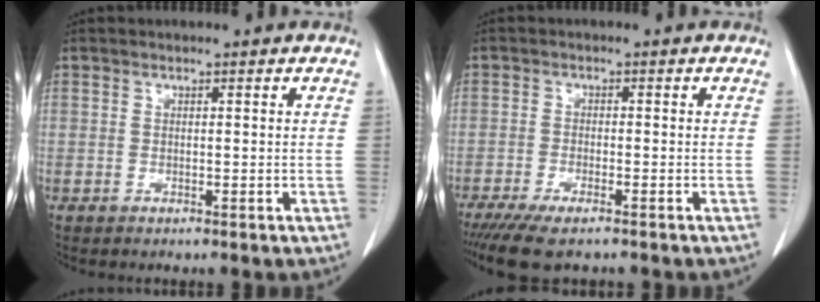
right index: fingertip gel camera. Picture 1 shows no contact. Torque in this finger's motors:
{"motor_torque": [0.81, -0.74, 0.39, 0.09]}